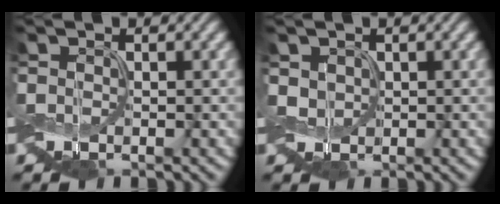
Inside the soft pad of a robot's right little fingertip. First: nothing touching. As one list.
[{"total": 1.6, "force": [0.1, 1.4, 0.8], "torque": [-0.028, 0.003, 0.002]}]